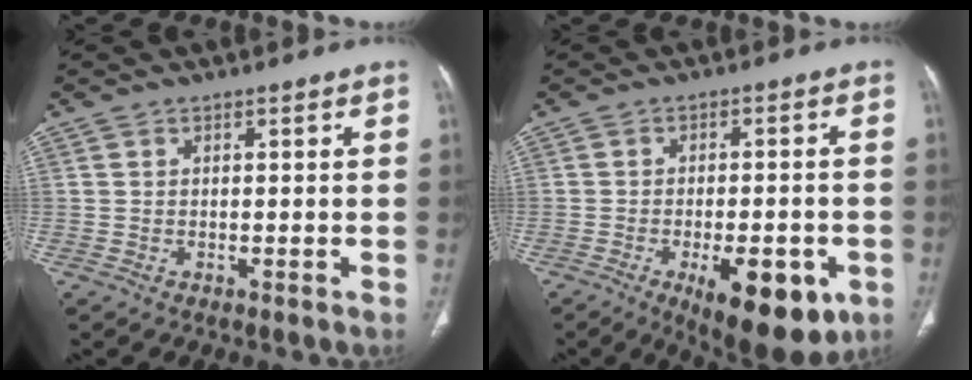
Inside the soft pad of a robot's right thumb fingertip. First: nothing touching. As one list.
[{"total": 14.3, "force": [-6.1, 5.8, 11.5], "torque": [-0.134, 0.005, -0.074]}]